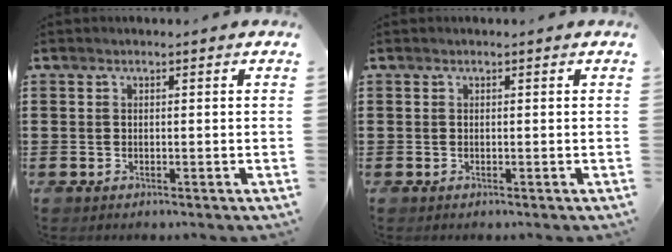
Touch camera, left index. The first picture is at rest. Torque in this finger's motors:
{"motor_torque": [0.00, 0.00, 0.00, 0.00]}